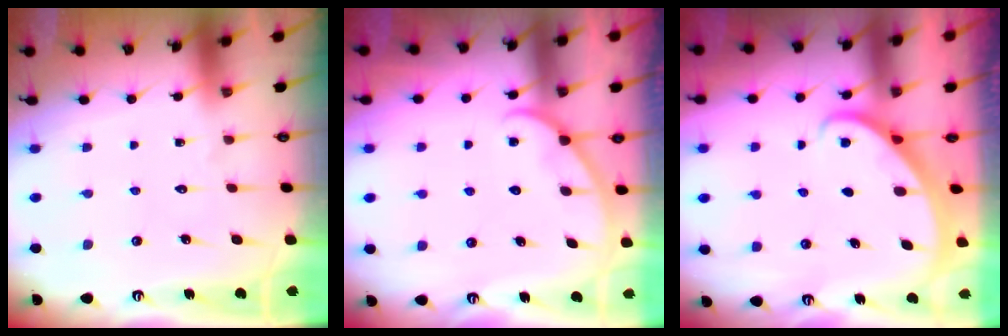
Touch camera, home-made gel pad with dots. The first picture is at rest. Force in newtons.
{"total": 4.1, "press": 4.0, "slide": 0.2}
{"total": 1.9, "press": 1.9, "slide": 0.2}